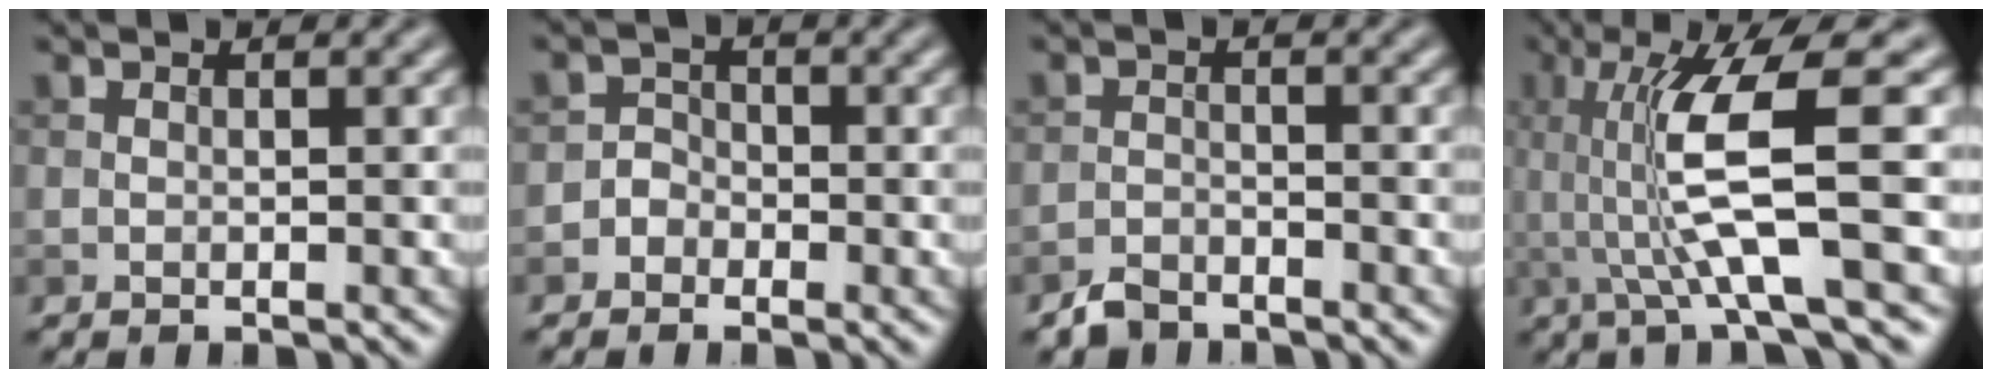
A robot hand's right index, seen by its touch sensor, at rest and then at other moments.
{"total": 1.9, "force": [-1.0, 1.6, 0.2], "torque": [0.018, 0.011, -0.026]}
{"total": 2.1, "force": [-1.9, 0.9, 0.4], "torque": [-0.006, 0.004, -0.041]}
{"total": 7.7, "force": [0.4, 1.4, 7.5], "torque": [-0.135, 0.000, 0.012]}